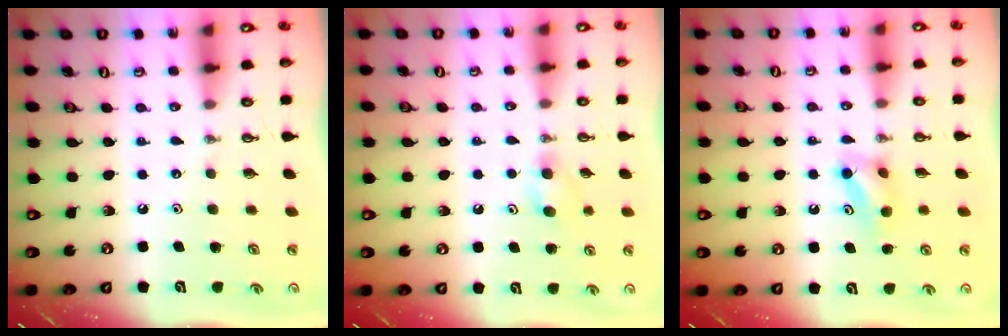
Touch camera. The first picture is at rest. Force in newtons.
{"total": 5.5, "press": 5.3, "slide": 1.4}
{"total": 5.7, "press": 5.6, "slide": 0.7}